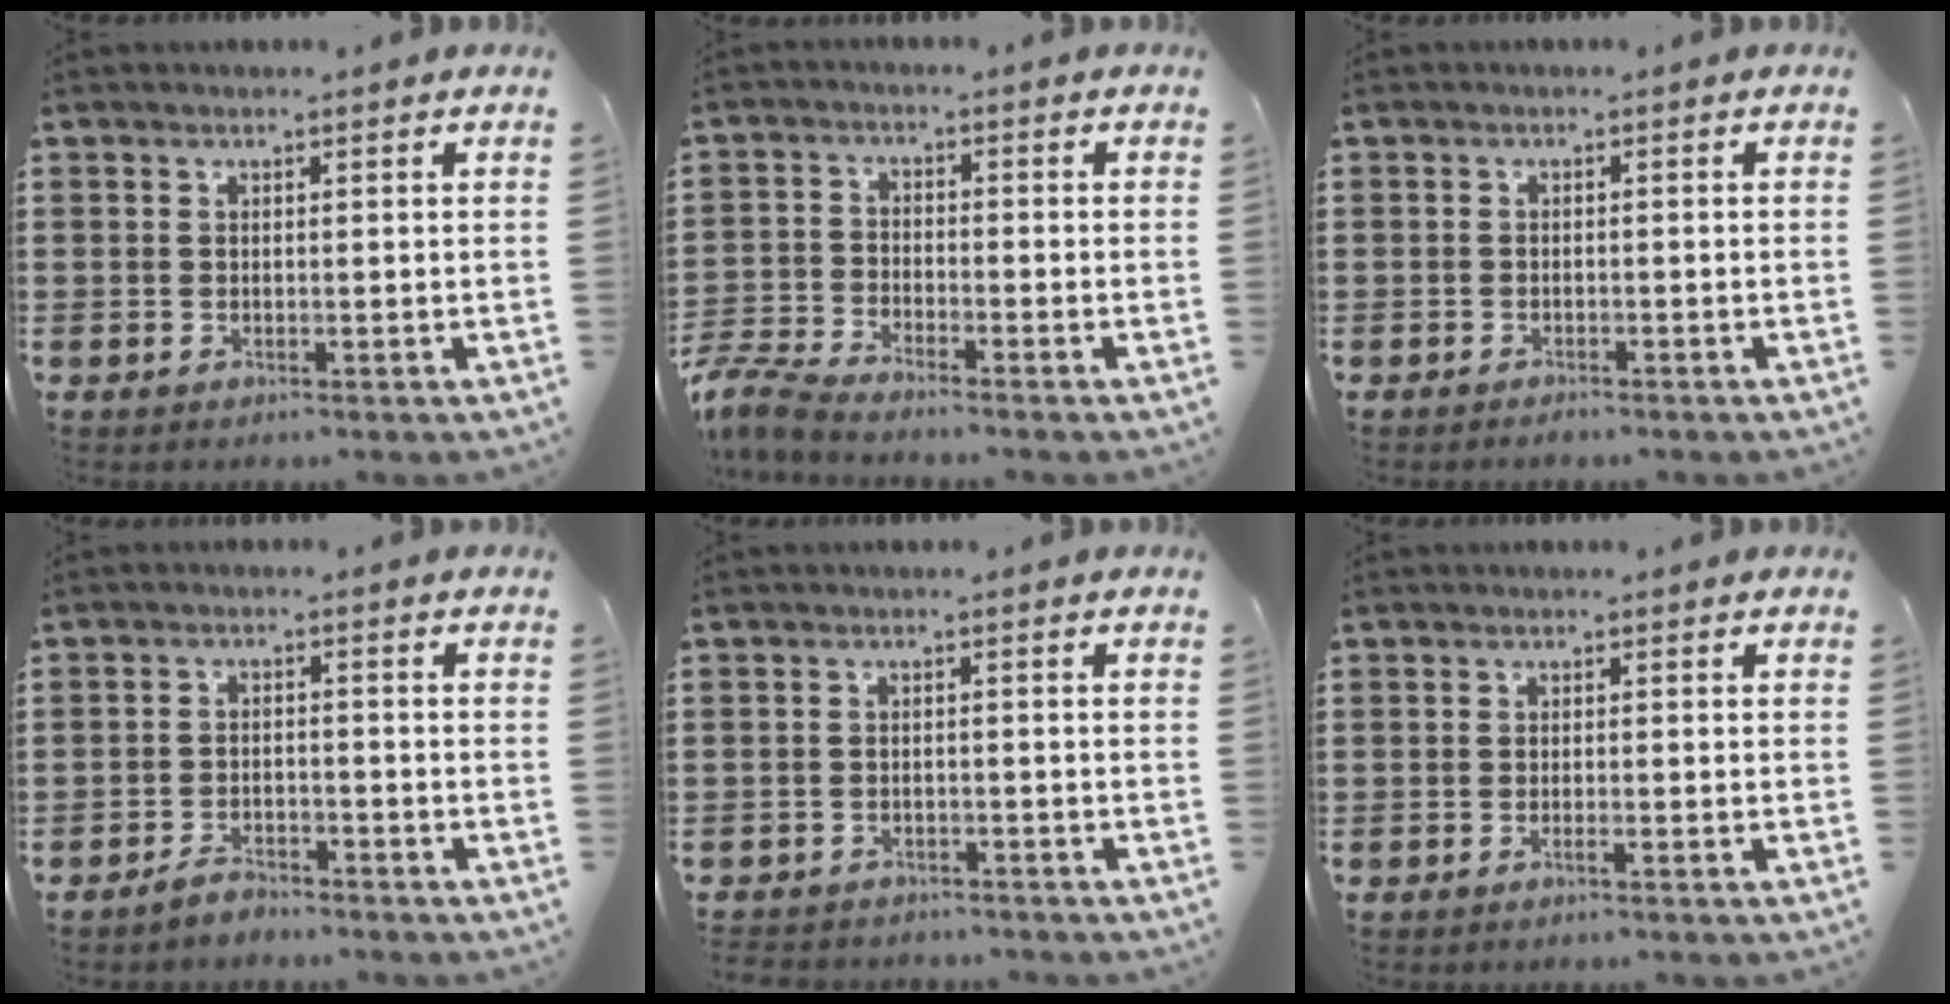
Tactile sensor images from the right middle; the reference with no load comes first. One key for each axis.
{"total": 4.7, "fx": -4.4, "fy": 0.3, "fz": 1.8, "tx": -0.072, "ty": -0.019, "tz": -0.098}
{"total": 0.9, "fx": -0.8, "fy": 0.3, "fz": 0.0, "tx": 0.000, "ty": 0.003, "tz": -0.018}
{"total": 2.8, "fx": -2.7, "fy": 0.6, "fz": 0.4, "tx": -0.013, "ty": 0.005, "tz": -0.056}
{"total": 2.1, "fx": -2.1, "fy": 0.4, "fz": -0.2, "tx": -0.005, "ty": -0.001, "tz": -0.048}
{"total": 1.0, "fx": -0.6, "fy": -0.1, "fz": 0.8, "tx": -0.016, "ty": -0.005, "tz": -0.010}